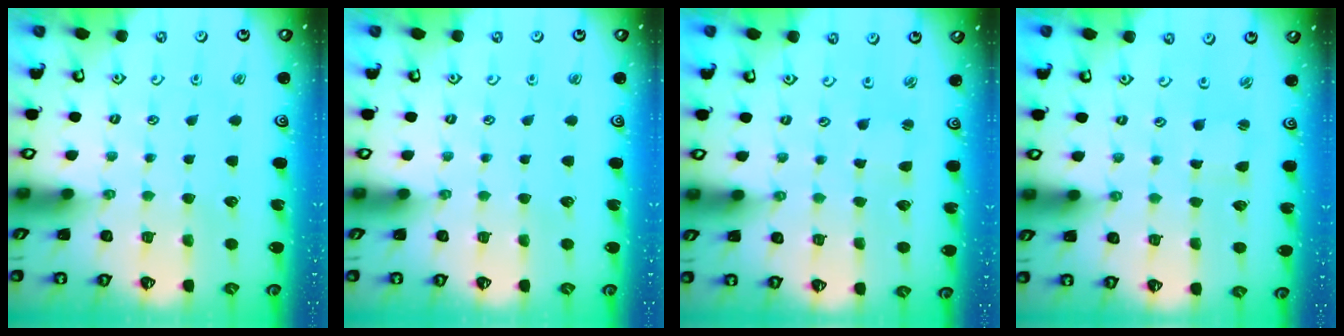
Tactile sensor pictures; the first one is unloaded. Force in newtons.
{"total": 0.0}
{"total": 1.8, "press": 1.8, "slide": 0.3}
{"total": 1.1, "press": 1.1, "slide": 0.1}